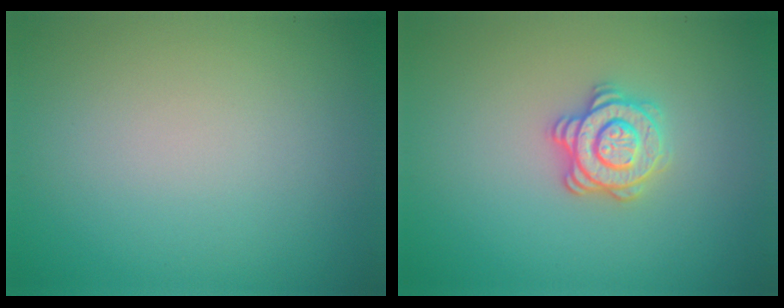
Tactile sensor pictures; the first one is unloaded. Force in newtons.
{"total": 3.3, "press": 2.9, "slide": 1.5}